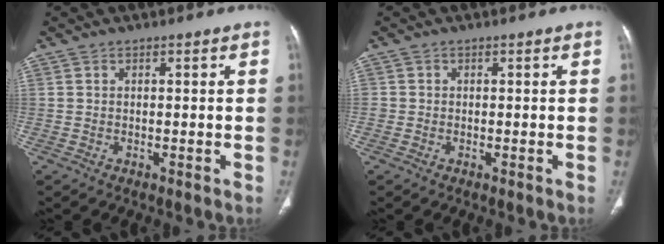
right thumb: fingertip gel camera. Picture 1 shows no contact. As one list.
[{"total": 0.9, "force": [-0.1, 0.9, 0.1], "torque": [0.005, 0.005, -0.003]}]